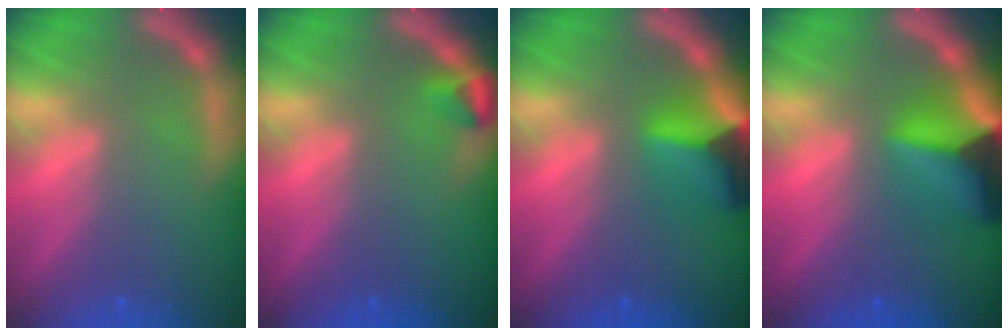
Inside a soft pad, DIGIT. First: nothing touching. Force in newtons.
{"total": 1.5}
{"total": 6.4}
{"total": 9.0}